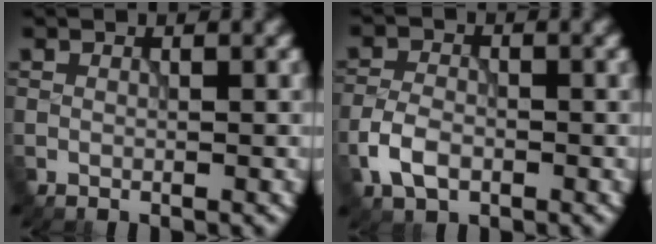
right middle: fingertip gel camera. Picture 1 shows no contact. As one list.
[{"total": 3.4, "force": [-1.6, 2.1, 2.0], "torque": [-0.044, -0.003, -0.037]}]